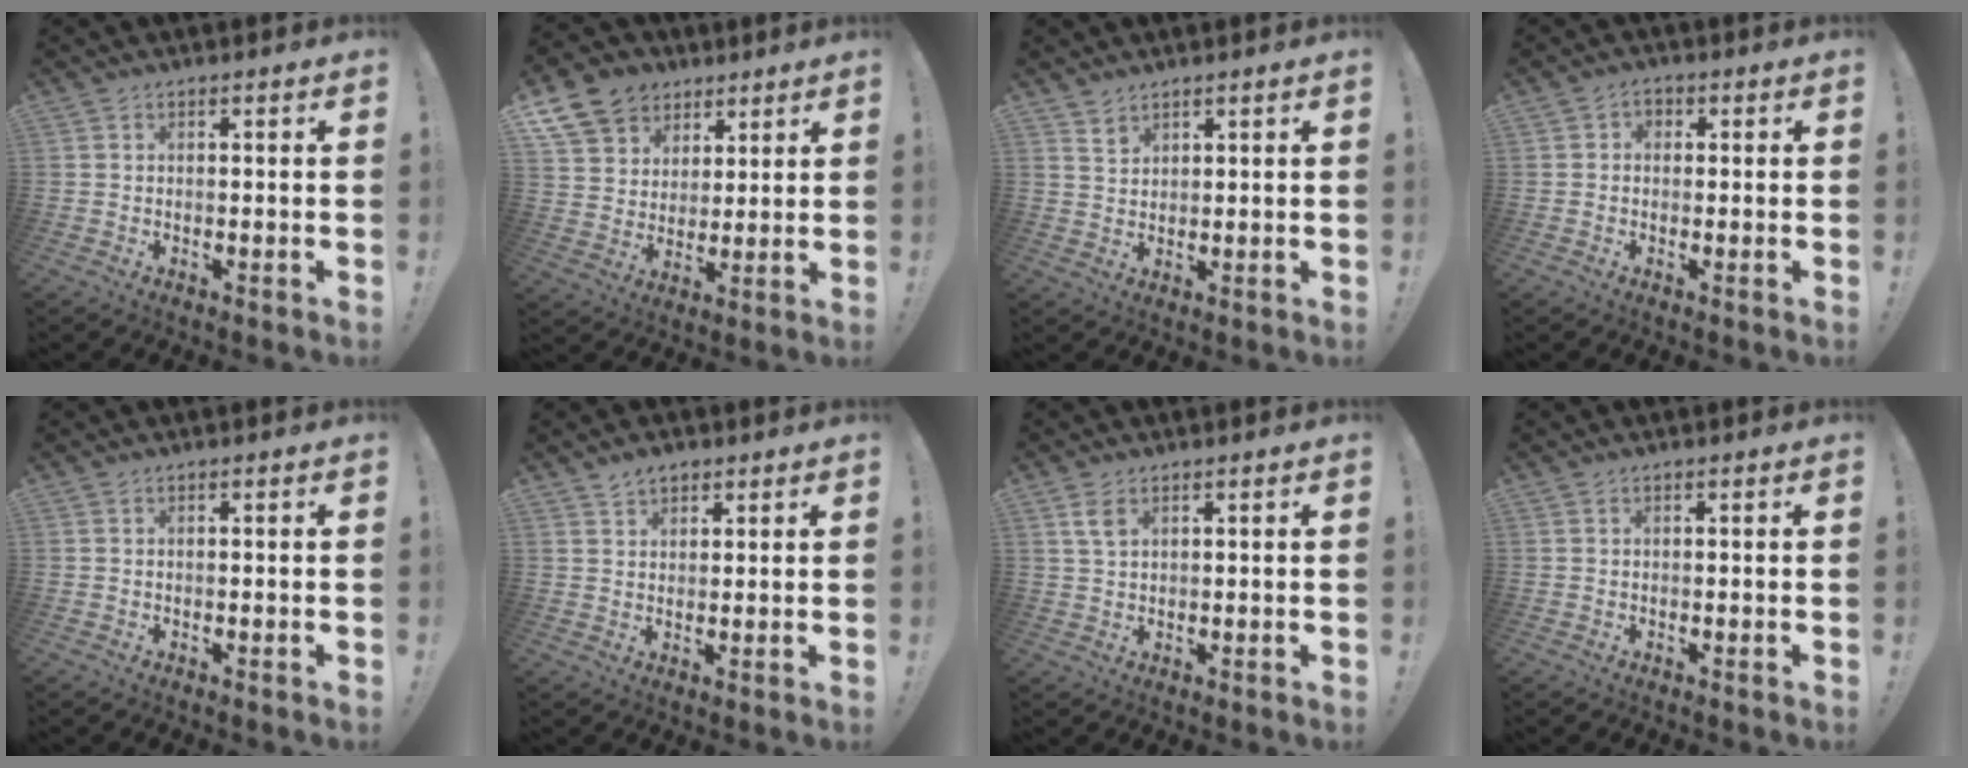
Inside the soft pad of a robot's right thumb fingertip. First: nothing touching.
{"total": 12.5, "force": [6.8, 9.7, 3.9], "torque": [-0.061, -0.042, 0.138]}
{"total": 2.7, "force": [2.5, 0.8, 0.7], "torque": [-0.001, -0.025, 0.043]}
{"total": 2.3, "force": [-0.3, 1.8, 1.4], "torque": [-0.016, 0.005, -0.008]}
{"total": 0.0}
{"total": 3.9, "force": [2.8, 2.4, 1.0], "torque": [-0.015, -0.012, 0.052]}
{"total": 4.0, "force": [2.0, 2.0, 2.8], "torque": [-0.047, -0.006, 0.036]}
{"total": 0.0}